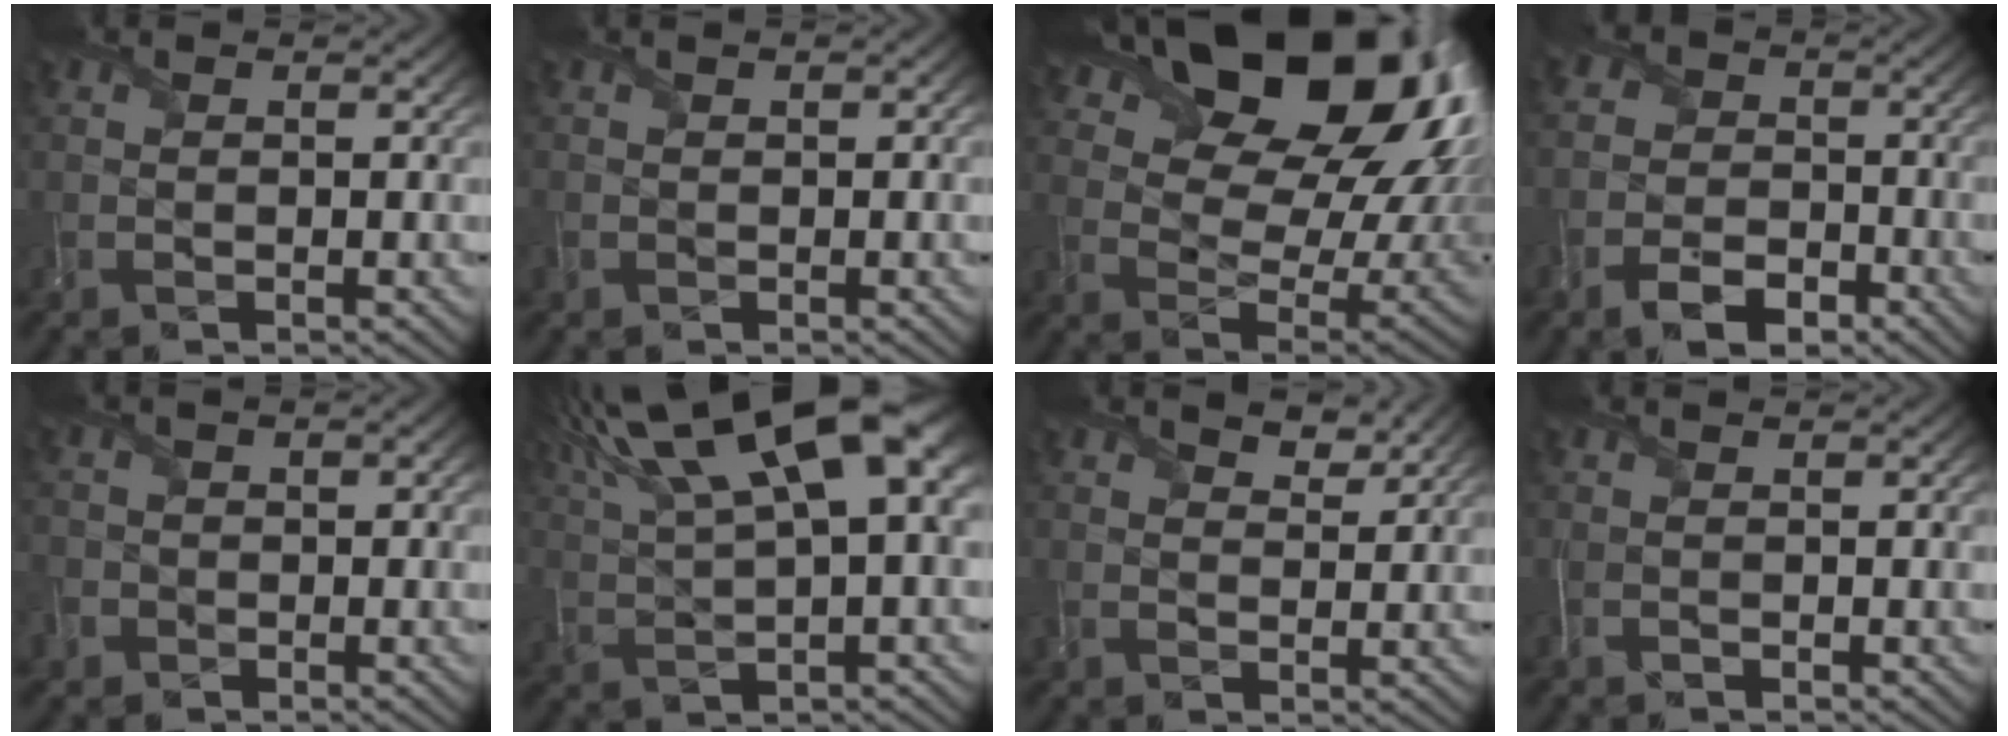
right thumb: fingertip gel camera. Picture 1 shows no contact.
{"total": 1.8, "force": [-0.3, 1.4, 1.1], "torque": [-0.028, -0.004, -0.005]}
{"total": 22.0, "force": [12.0, 12.7, 13.3], "torque": [-0.215, 0.034, 0.202]}
{"total": 6.1, "force": [-3.3, 4.2, 2.9], "torque": [-0.056, -0.011, -0.066]}
{"total": 3.7, "force": [-1.7, 3.2, 0.8], "torque": [-0.023, -0.003, -0.041]}
{"total": 16.3, "force": [7.8, 5.4, 13.2], "torque": [-0.273, 0.026, 0.136]}
{"total": 3.7, "force": [2.4, 2.0, 1.9], "torque": [-0.044, -0.003, 0.043]}
{"total": 0.8, "force": [-0.1, 0.5, 0.6], "torque": [-0.018, -0.001, -0.003]}